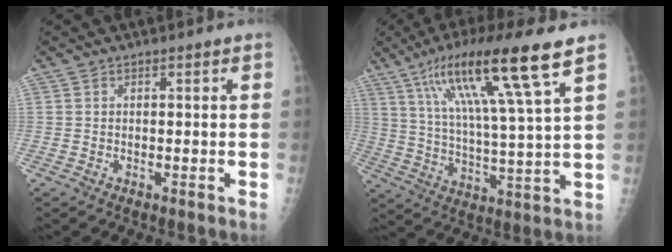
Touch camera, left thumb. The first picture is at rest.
{"total": 18.5, "force": [10.0, 1.4, 15.5], "torque": [-0.275, -0.029, 0.176]}